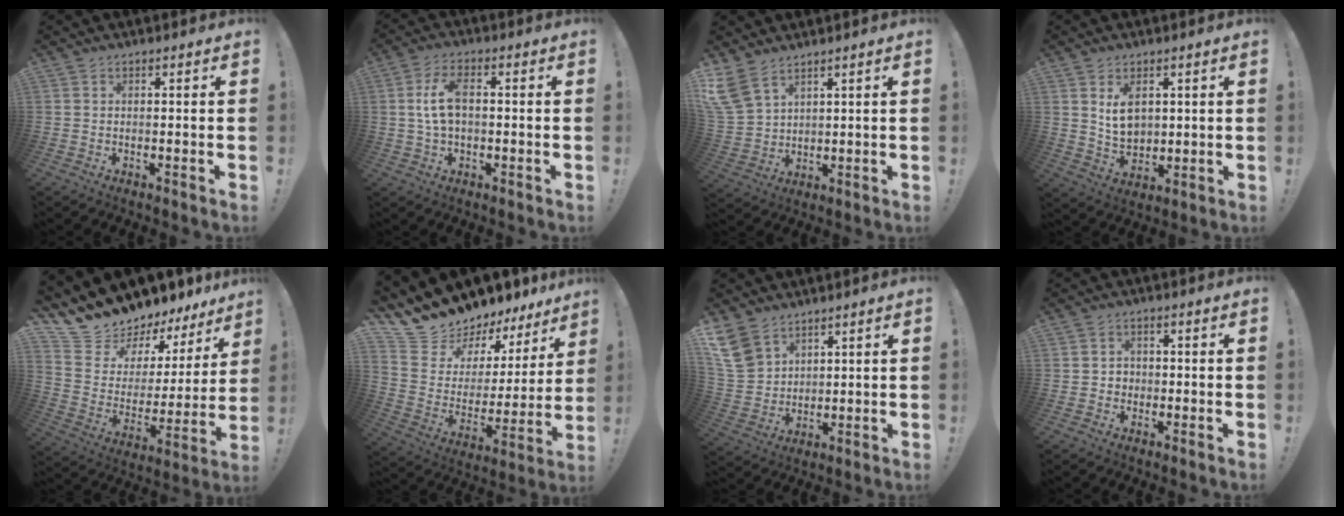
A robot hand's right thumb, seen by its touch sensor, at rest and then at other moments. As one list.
[{"total": 8.0, "force": [0.8, 4.2, 6.8], "torque": [-0.131, 0.007, 0.016]}, {"total": 8.1, "force": [5.8, 4.2, 3.8], "torque": [-0.080, -0.029, 0.118]}, {"total": 7.6, "force": [3.1, 5.2, 4.5], "torque": [-0.060, -0.015, 0.058]}, {"total": 12.3, "force": [11.6, 4.1, 0.5], "torque": [-0.036, -0.118, 0.216]}, {"total": 13.1, "force": [12.2, 4.7, 0.9], "torque": [-0.043, -0.119, 0.230]}, {"total": 9.2, "force": [6.2, 6.0, 3.1], "torque": [-0.057, -0.040, 0.128]}, {"total": 2.5, "force": [-0.5, 2.3, 0.8], "torque": [-0.012, 0.002, -0.011]}]